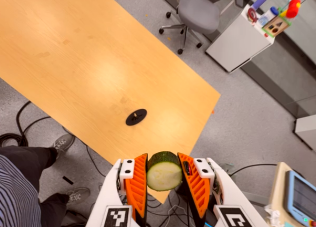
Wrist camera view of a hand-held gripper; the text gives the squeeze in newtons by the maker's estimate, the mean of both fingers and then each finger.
{"total": 13.2, "left": 11.6, "right": 14.8}